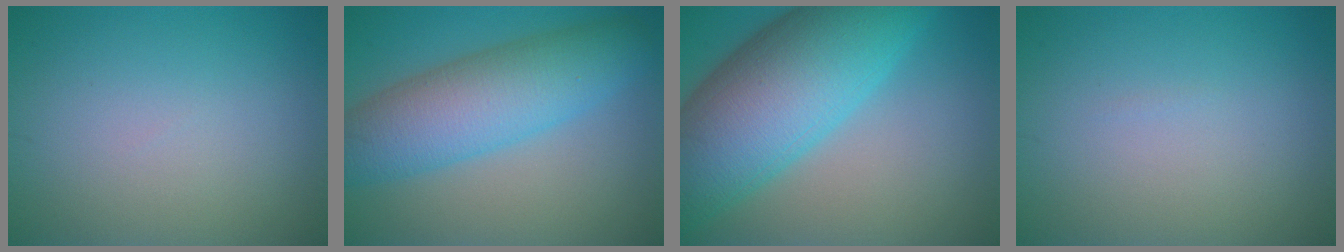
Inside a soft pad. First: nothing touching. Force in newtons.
{"total": 8.2, "press": 8.2, "slide": 0.1}
{"total": 13.7, "press": 13.7, "slide": 0.3}
{"total": 0.0}